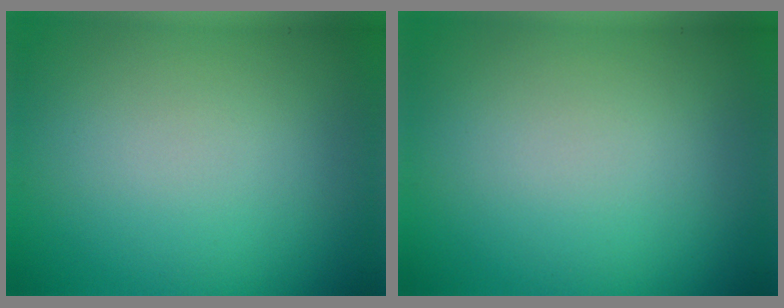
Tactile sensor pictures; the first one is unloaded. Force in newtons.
{"total": 0.0}